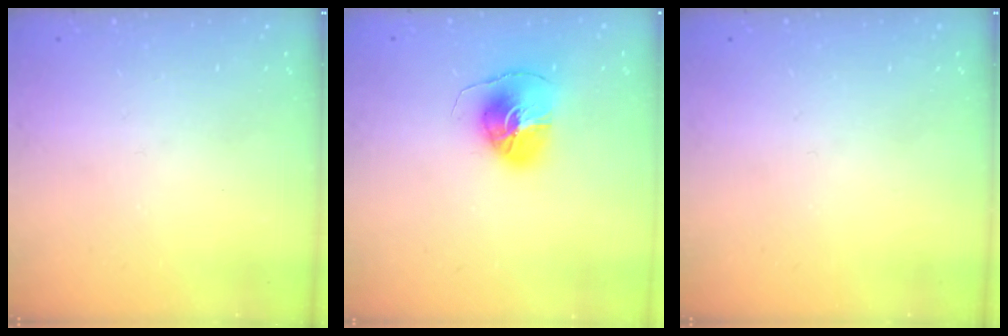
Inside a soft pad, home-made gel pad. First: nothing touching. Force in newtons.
{"total": 9.1, "press": 9.1, "slide": 0.5}
{"total": 0.0}